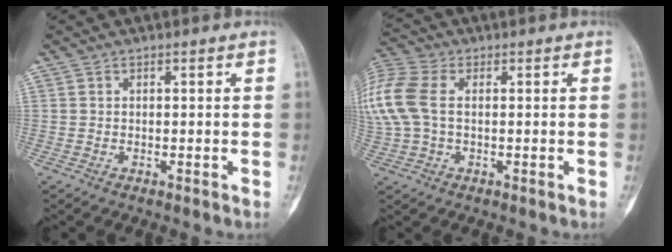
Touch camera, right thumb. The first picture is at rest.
{"total": 14.8, "force": [1.6, 9.8, 11.0], "torque": [-0.299, 0.024, 0.030]}